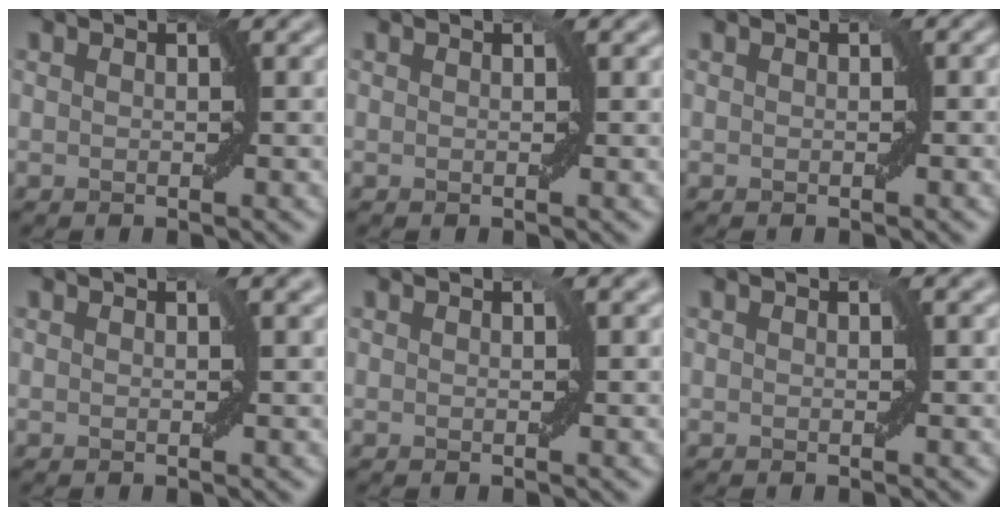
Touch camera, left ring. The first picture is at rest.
{"total": 0.0}
{"total": 0.0}
{"total": 1.2, "force": [0.7, 0.1, 0.9], "torque": [-0.009, 0.001, 0.013]}
{"total": 1.0, "force": [0.6, 0.0, 0.8], "torque": [-0.009, 0.003, 0.011]}
{"total": 0.6, "force": [0.3, 0.0, 0.5], "torque": [-0.004, 0.002, 0.006]}